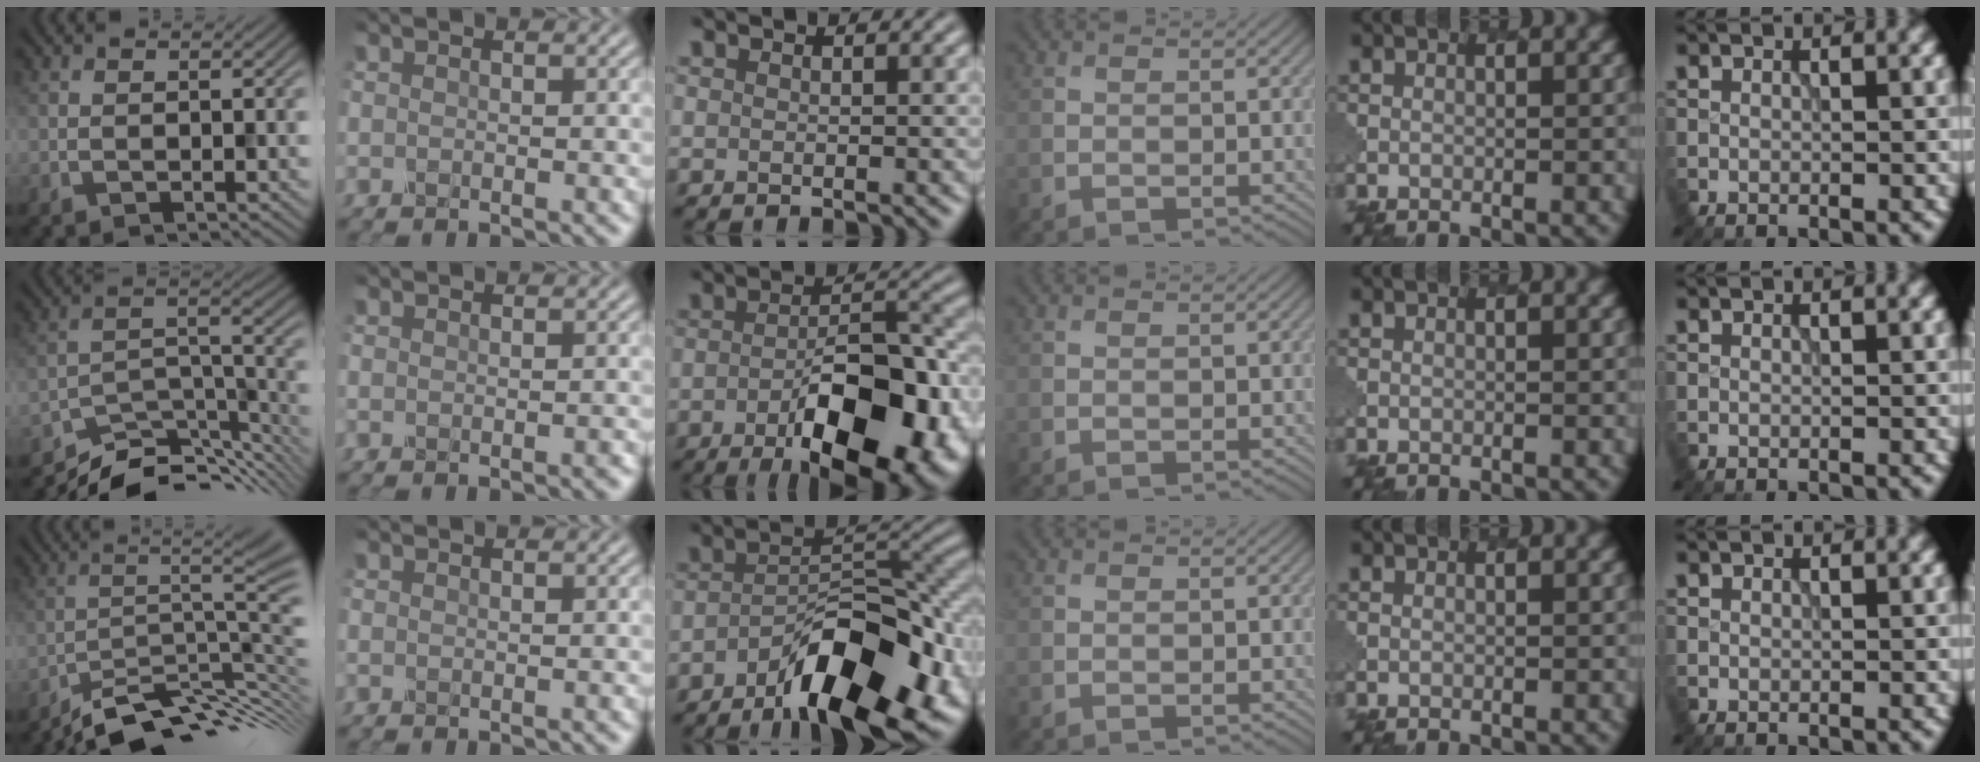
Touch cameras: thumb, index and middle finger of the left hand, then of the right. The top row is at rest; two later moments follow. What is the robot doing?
{"motion": "dispense", "object": "glue stick"}